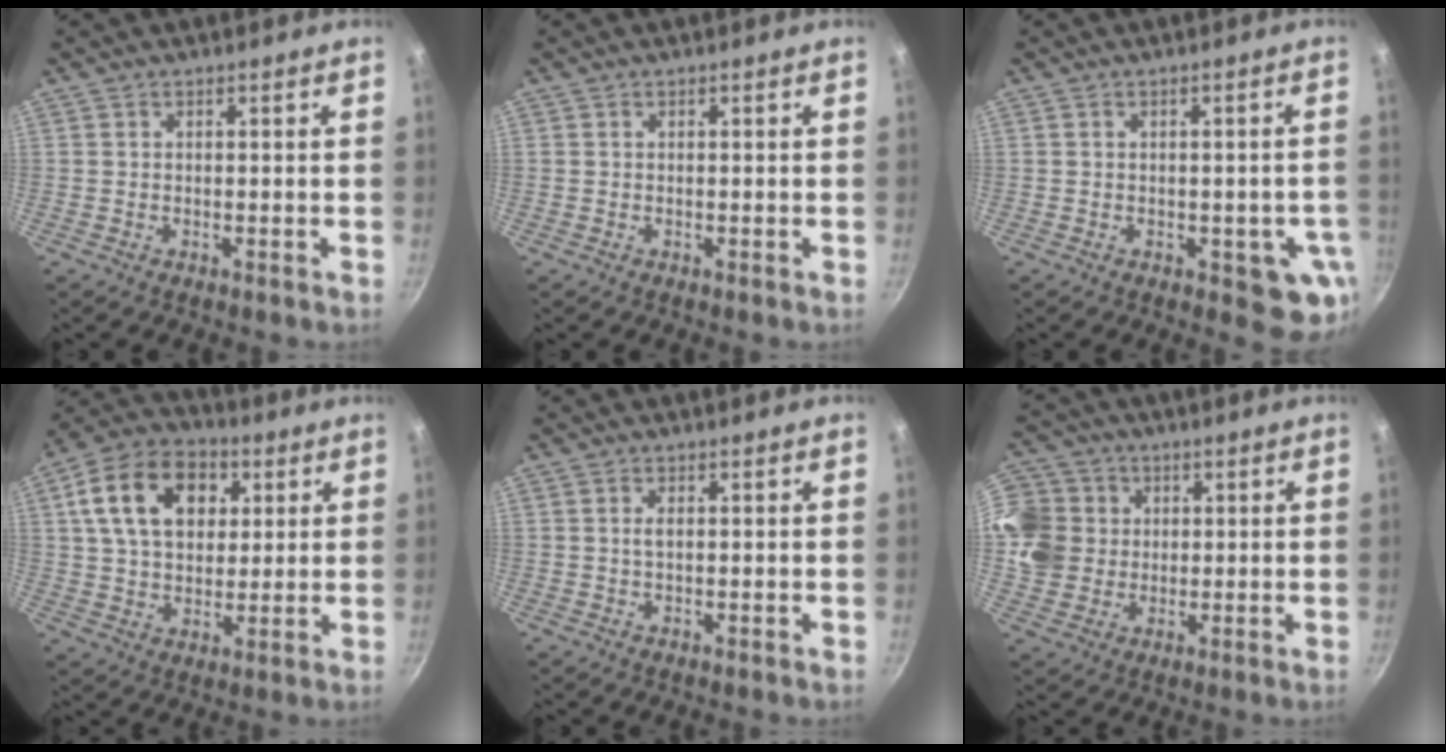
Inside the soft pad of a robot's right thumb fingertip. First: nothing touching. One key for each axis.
{"total": 0.0}
{"total": 7.4, "fx": -1.8, "fy": 3.6, "fz": 6.2, "tx": -0.038, "ty": 0.006, "tz": -0.017}
{"total": 17.3, "fx": 5.3, "fy": 12.0, "fz": 11.3, "tx": -0.171, "ty": 0.008, "tz": 0.078}
{"total": 1.5, "fx": 0.2, "fy": 0.7, "fz": 1.3, "tx": -0.025, "ty": 0.002, "tz": 0.004}
{"total": 12.8, "fx": 2.6, "fy": 11.5, "fz": 5.1, "tx": -0.083, "ty": 0.005, "tz": 0.045}